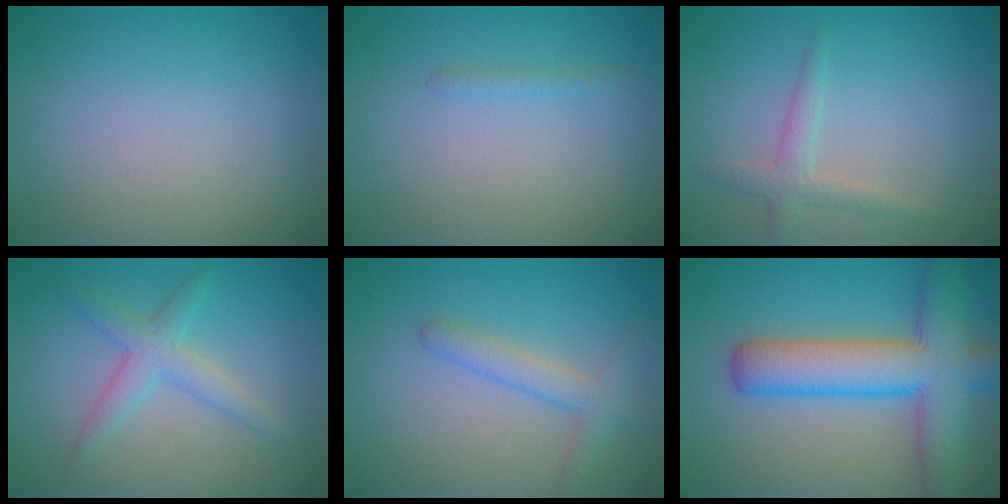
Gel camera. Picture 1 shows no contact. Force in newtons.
{"total": 0.7, "press": 0.7, "slide": 0.0}
{"total": 2.1, "press": 2.0, "slide": 0.1}
{"total": 2.8, "press": 2.8, "slide": 0.1}
{"total": 2.5, "press": 2.5, "slide": 0.1}
{"total": 9.1, "press": 9.1, "slide": 0.4}